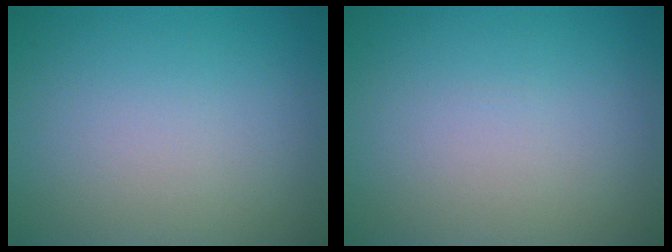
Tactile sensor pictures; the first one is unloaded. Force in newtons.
{"total": 0.0}